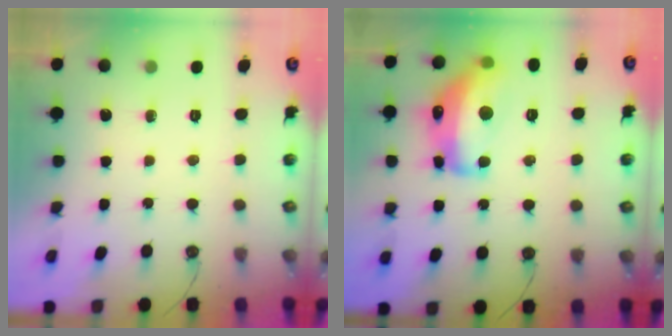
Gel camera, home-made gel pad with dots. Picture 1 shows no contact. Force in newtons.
{"total": 12.4, "press": 12.4, "slide": 1.1}